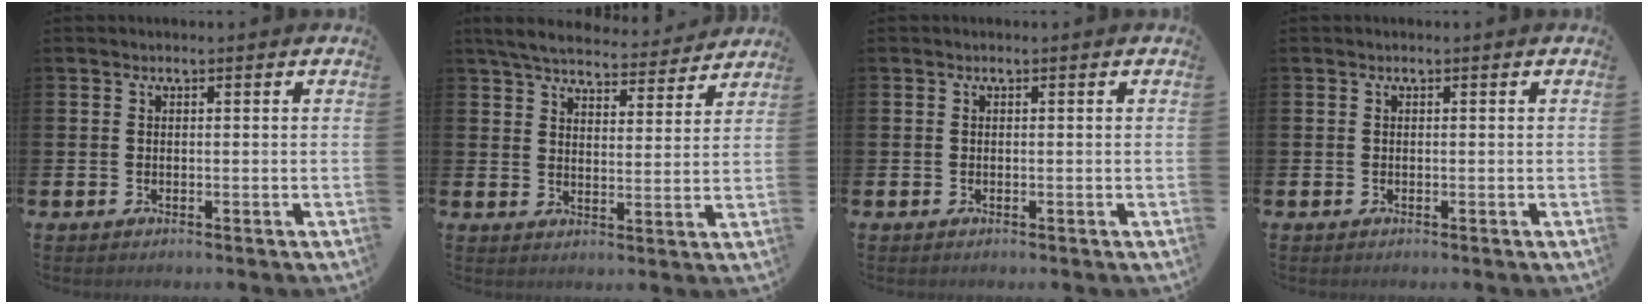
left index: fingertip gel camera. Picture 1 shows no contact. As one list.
[{"total": 6.0, "force": [5.7, 1.3, 1.4], "torque": [-0.045, -0.036, 0.099]}, {"total": 0.0}, {"total": 0.0}]